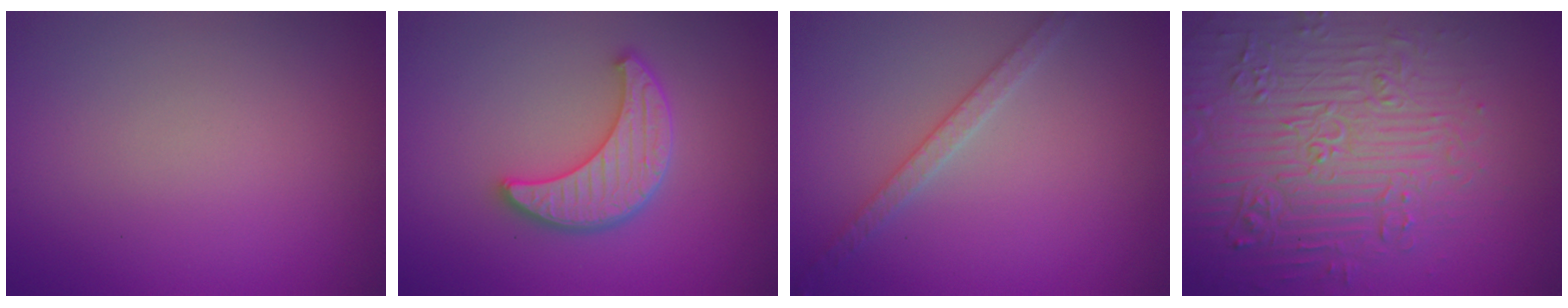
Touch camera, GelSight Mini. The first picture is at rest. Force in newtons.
{"total": 4.5, "press": 4.0, "slide": 2.1}
{"total": 2.1, "press": 2.0, "slide": 0.6}
{"total": 7.8, "press": 7.6, "slide": 1.9}